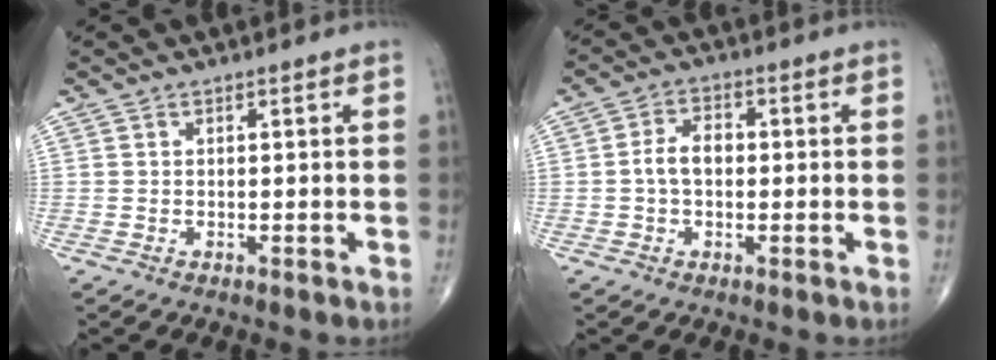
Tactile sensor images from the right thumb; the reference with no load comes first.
{"total": 4.8, "force": [-0.3, 3.1, 3.6], "torque": [-0.062, 0.018, -0.012]}